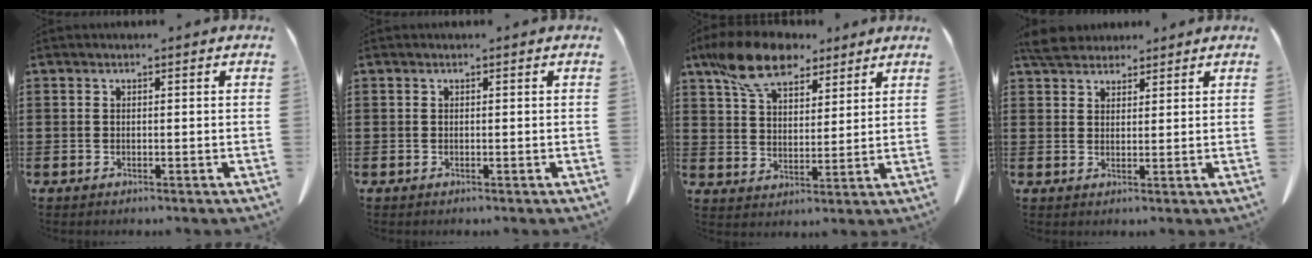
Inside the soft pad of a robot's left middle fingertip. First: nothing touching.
{"total": 0.0}
{"total": 11.3, "force": [8.4, 4.8, 5.7], "torque": [-0.132, -0.011, 0.158]}
{"total": 4.3, "force": [3.9, 1.5, 1.1], "torque": [-0.025, -0.003, 0.074]}